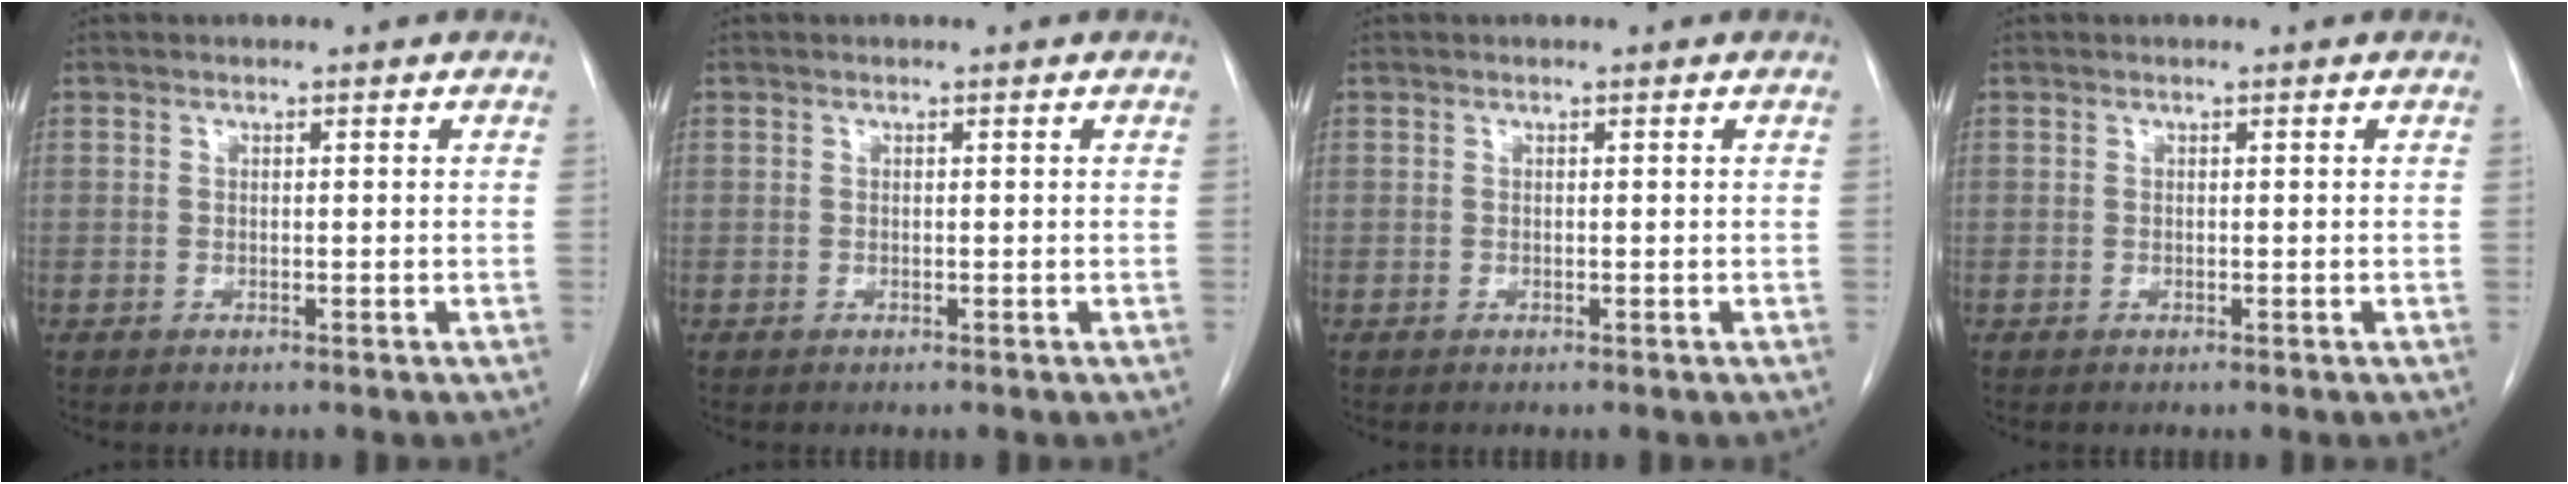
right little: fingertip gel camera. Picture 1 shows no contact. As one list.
[{"total": 0.0}, {"total": 0.0}, {"total": 0.0}]